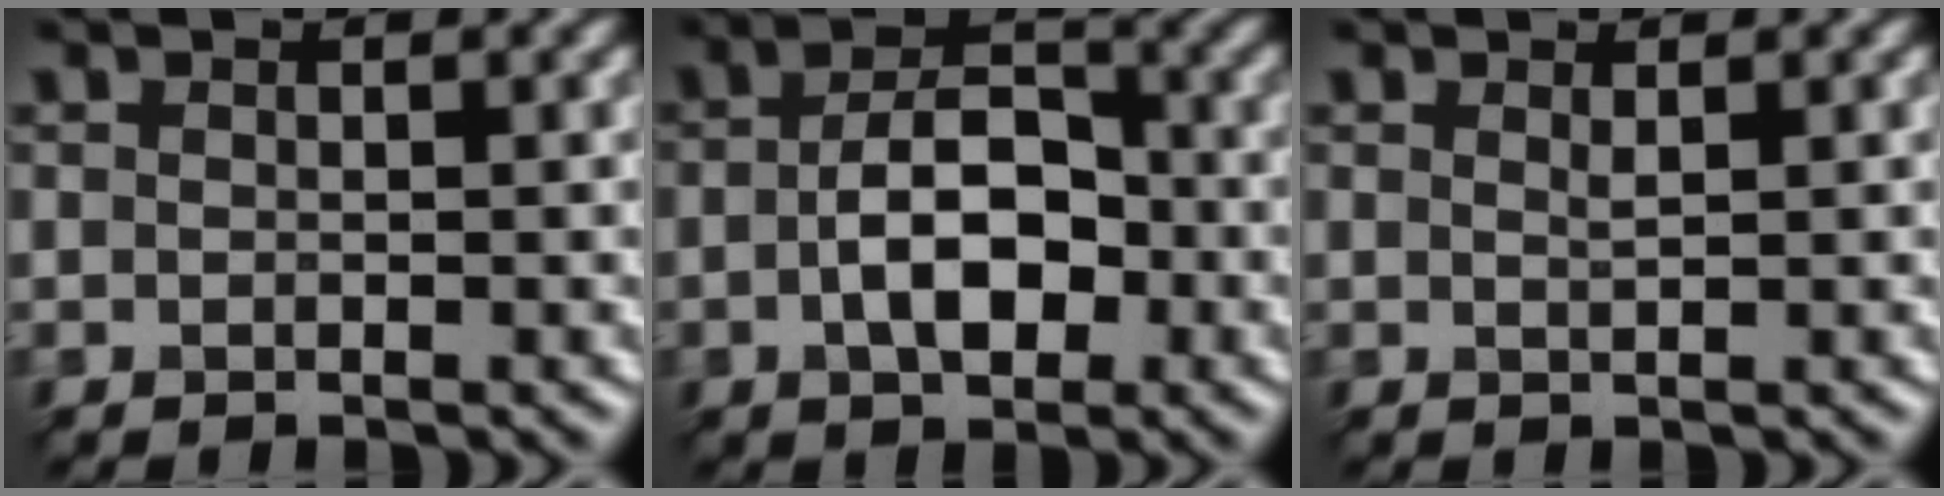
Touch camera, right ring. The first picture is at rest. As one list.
[{"total": 4.2, "force": [-1.7, 1.8, 3.4], "torque": [-0.092, 0.006, -0.007]}, {"total": 1.2, "force": [-0.2, -1.0, -0.6], "torque": [-0.020, 0.000, 0.016]}]